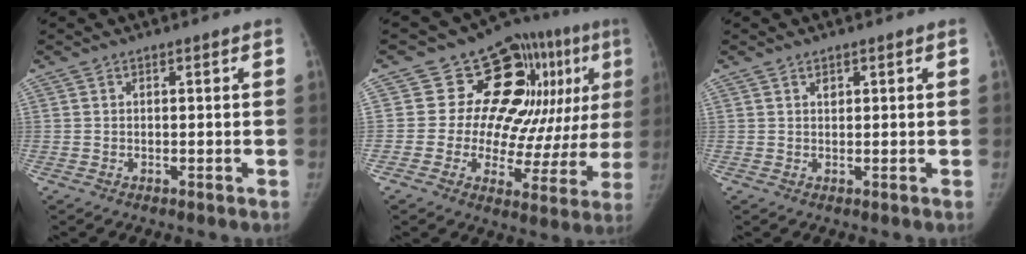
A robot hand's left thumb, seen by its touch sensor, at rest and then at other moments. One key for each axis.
{"total": 20.5, "fx": 6.9, "fy": 11.6, "fz": 15.5, "tx": -0.134, "ty": -0.006, "tz": 0.094}
{"total": 1.1, "fx": 0.6, "fy": 0.7, "fz": 0.6, "tx": -0.002, "ty": -0.003, "tz": 0.010}